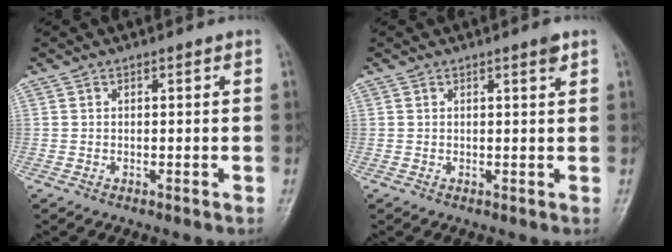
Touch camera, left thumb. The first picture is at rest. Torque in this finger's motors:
{"motor_torque": [0.50, 0.22, 0.18, -0.40, 0.00]}